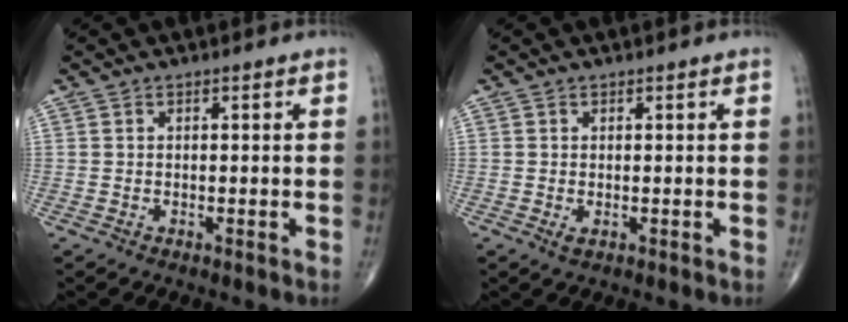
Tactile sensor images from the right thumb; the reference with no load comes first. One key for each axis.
{"total": 1.0, "fx": -0.2, "fy": 0.5, "fz": 0.8, "tx": -0.015, "ty": -0.004, "tz": -0.002}